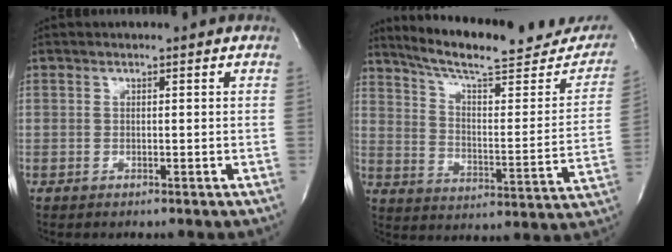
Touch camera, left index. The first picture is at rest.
{"total": 24.0, "force": [20.6, 5.0, 11.3], "torque": [-0.162, -0.026, 0.273]}